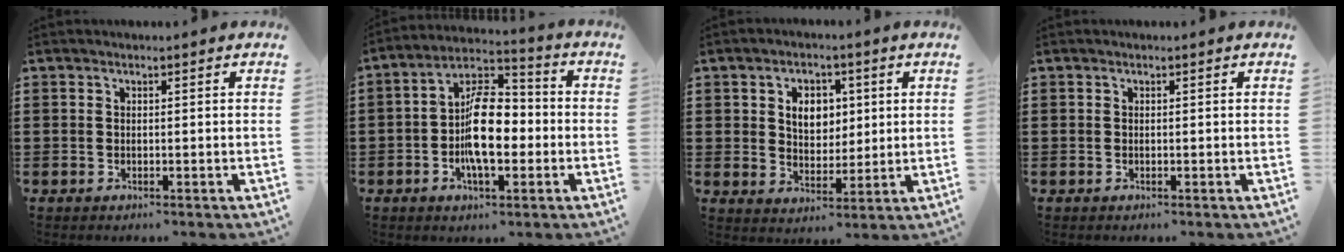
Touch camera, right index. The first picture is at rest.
{"total": 10.7, "force": [-1.9, 5.0, 9.3], "torque": [-0.185, 0.002, -0.039]}
{"total": 5.4, "force": [1.4, 4.1, 3.2], "torque": [-0.064, 0.009, 0.017]}
{"total": 0.0}